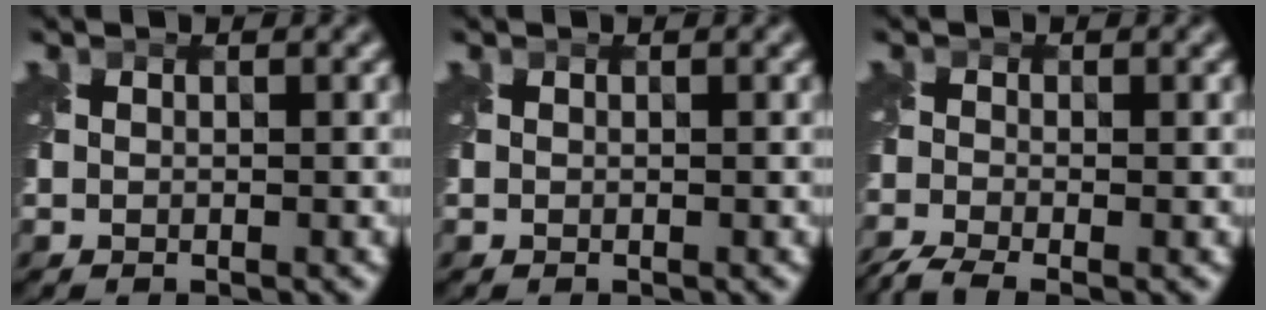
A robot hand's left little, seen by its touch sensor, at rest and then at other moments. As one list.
[{"total": 0.0}, {"total": 3.7, "force": [-3.1, 0.8, 2.0], "torque": [-0.045, -0.018, -0.073]}]